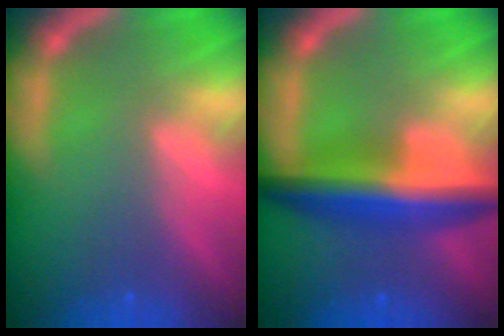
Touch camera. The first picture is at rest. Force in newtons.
{"total": 7.5}